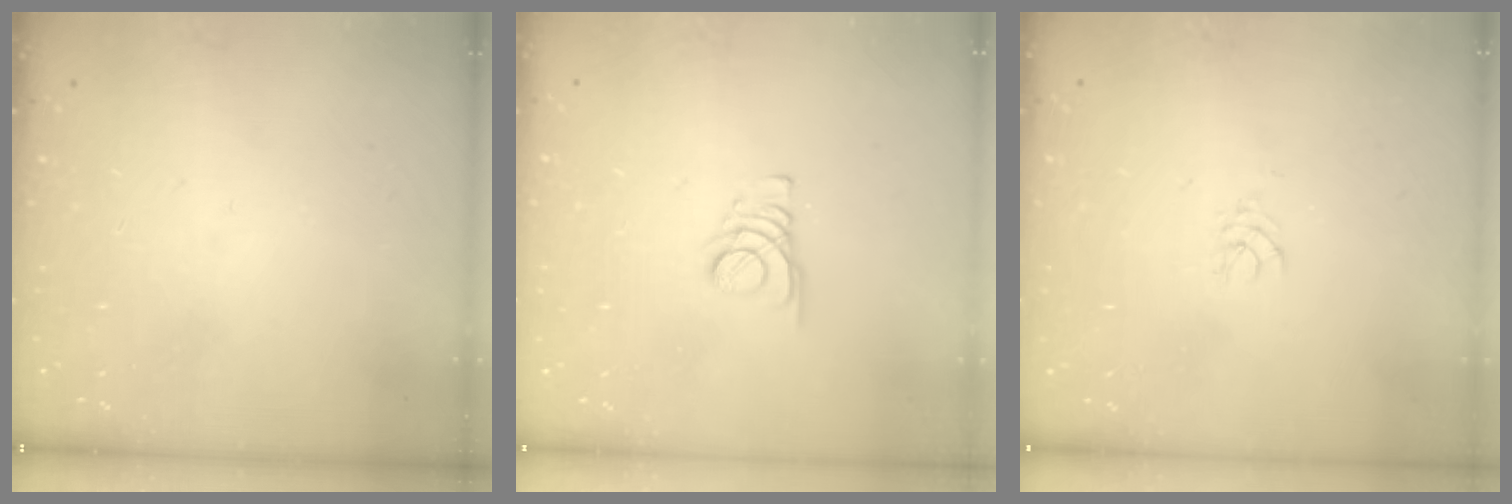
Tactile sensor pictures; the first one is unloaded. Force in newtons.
{"total": 1.8, "press": 1.7, "slide": 0.1}
{"total": 2.5, "press": 2.4, "slide": 0.4}